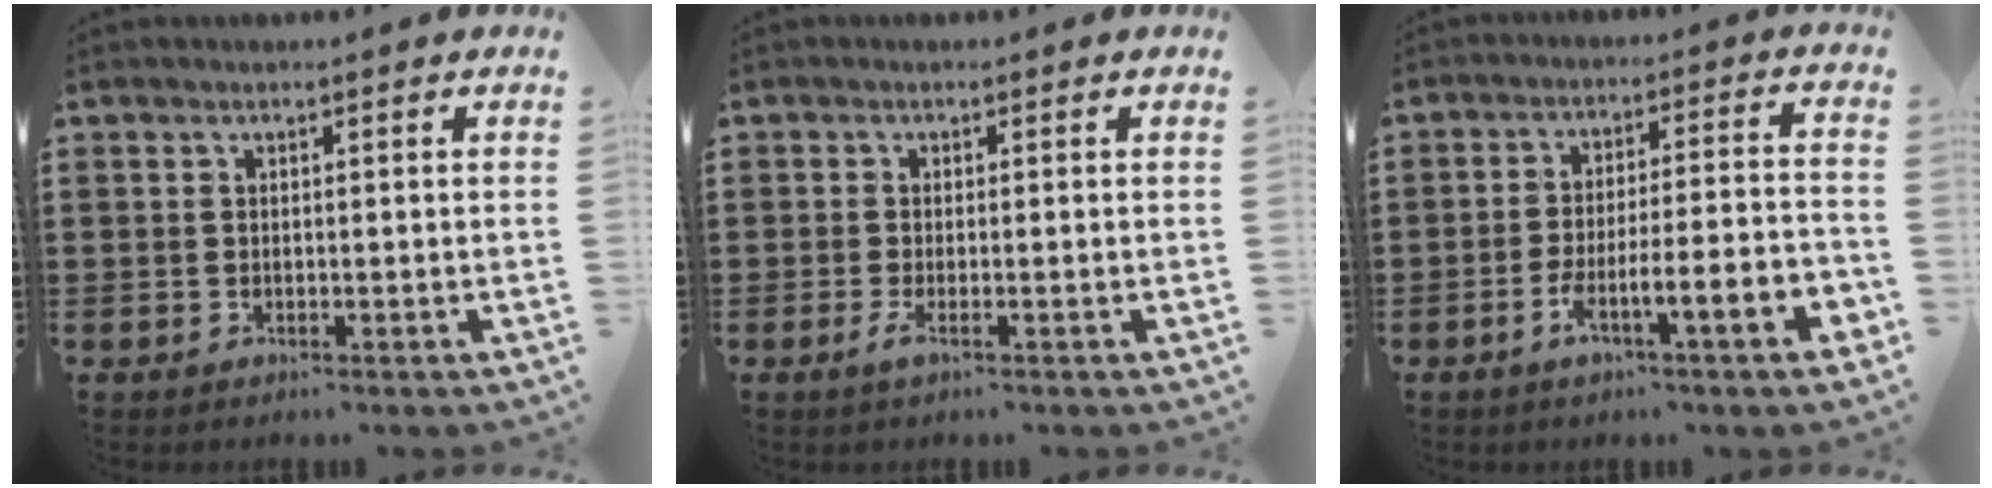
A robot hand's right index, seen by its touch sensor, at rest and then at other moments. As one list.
[{"total": 1.8, "force": [-0.7, 0.2, 1.6], "torque": [-0.043, -0.011, -0.017]}, {"total": 7.9, "force": [-4.4, 0.8, 6.5], "torque": [-0.113, -0.003, -0.083]}]